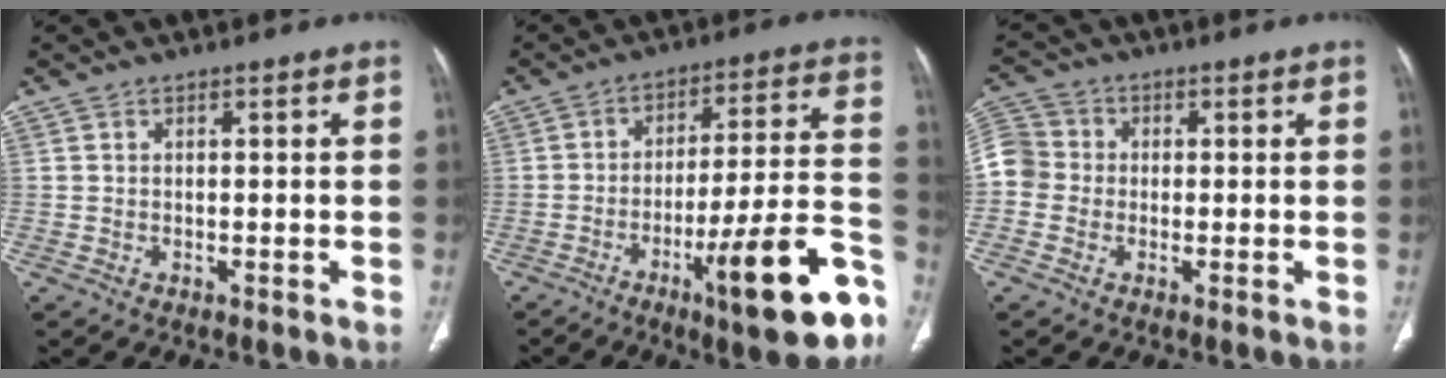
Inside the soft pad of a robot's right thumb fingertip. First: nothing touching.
{"total": 19.8, "force": [-9.9, 3.5, 16.7], "torque": [-0.208, 0.056, -0.141]}
{"total": 7.5, "force": [-0.5, 7.0, 2.7], "torque": [-0.049, 0.021, -0.017]}